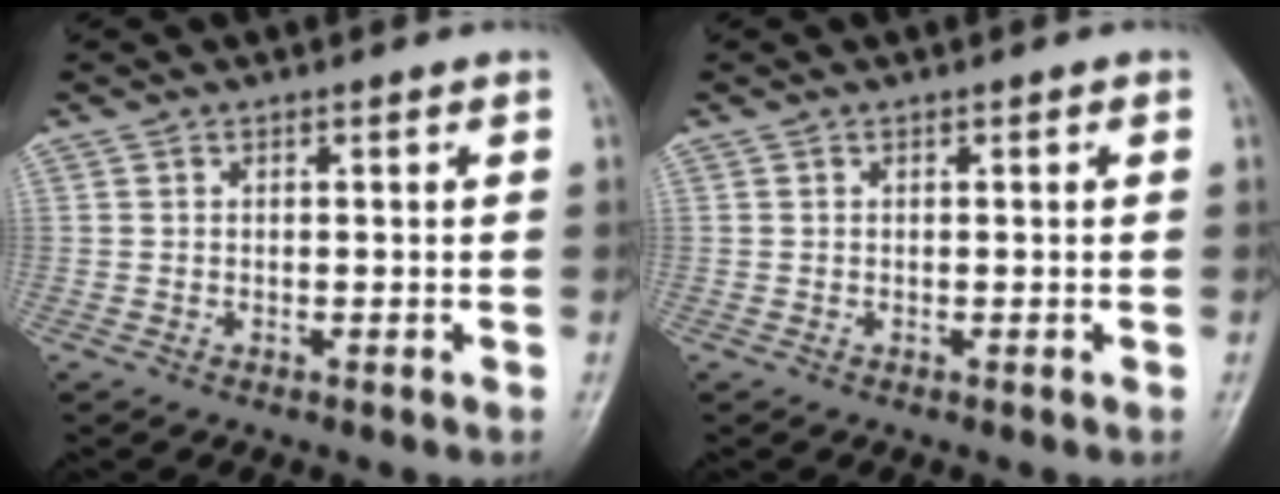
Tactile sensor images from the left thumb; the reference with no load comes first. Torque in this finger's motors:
{"motor_torque": [0.07, 0.02, 0.08, -0.29, 0.00]}